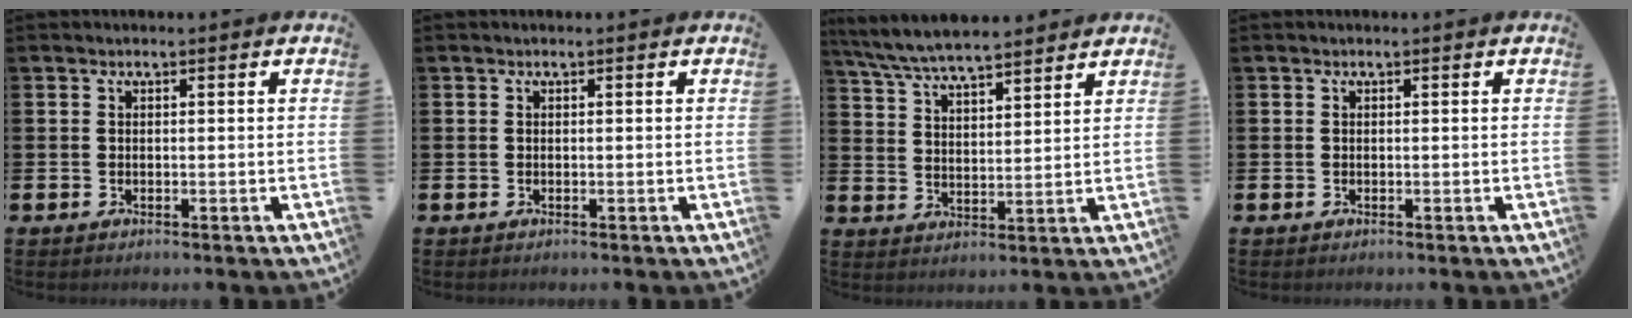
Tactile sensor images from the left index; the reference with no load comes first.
{"total": 0.0}
{"total": 6.7, "force": [6.4, 0.8, 1.8], "torque": [-0.060, -0.028, 0.117]}
{"total": 0.0}